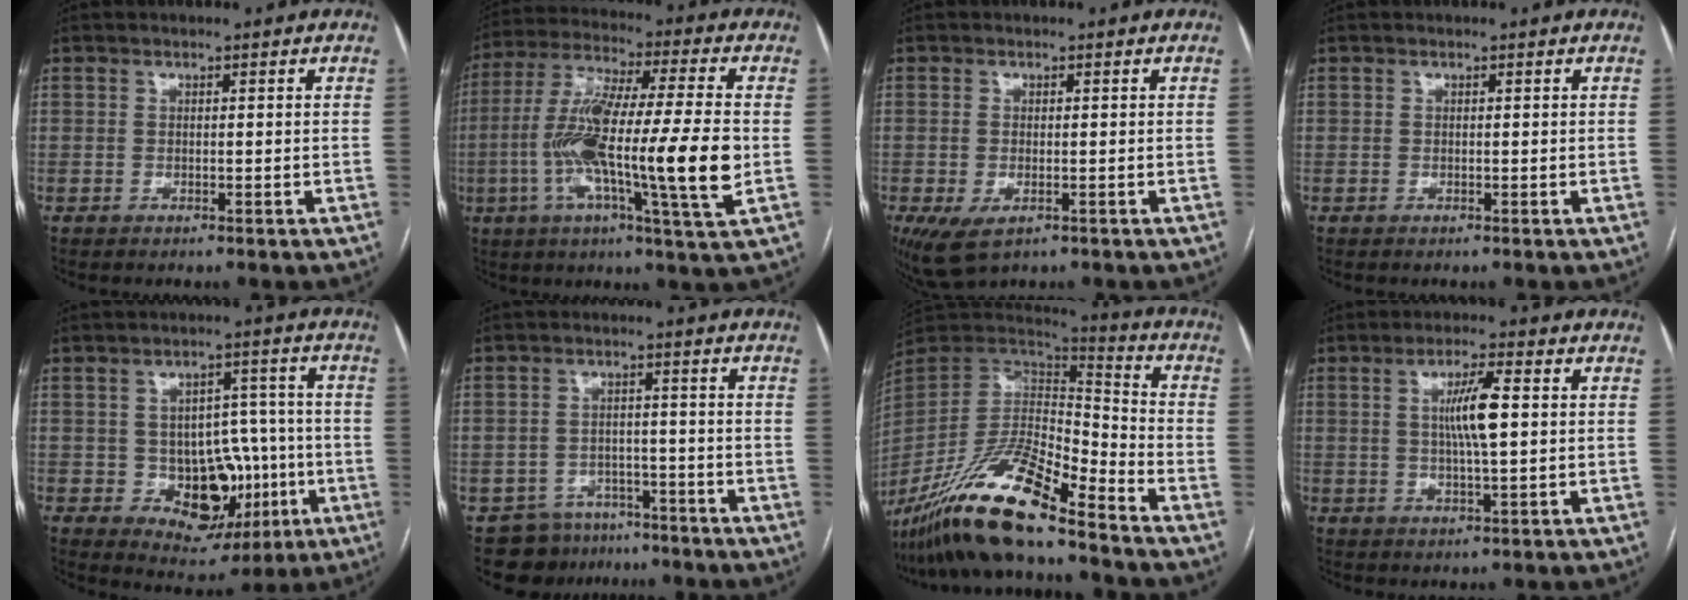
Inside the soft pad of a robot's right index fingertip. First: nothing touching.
{"total": 19.6, "force": [-3.1, 0.7, 19.3], "torque": [-0.349, -0.005, -0.057]}
{"total": 5.4, "force": [-2.7, 2.3, 4.0], "torque": [-0.071, -0.015, -0.037]}
{"total": 0.0}
{"total": 12.1, "force": [-2.7, 8.2, 8.5], "torque": [-0.104, 0.025, -0.017]}
{"total": 8.0, "force": [-6.1, 5.2, 0.6], "torque": [-0.002, 0.019, -0.083]}
{"total": 19.5, "force": [-14.8, 2.6, 12.4], "torque": [-0.259, -0.021, -0.279]}
{"total": 6.4, "force": [0.9, 0.4, 6.3], "torque": [-0.115, 0.001, 0.017]}